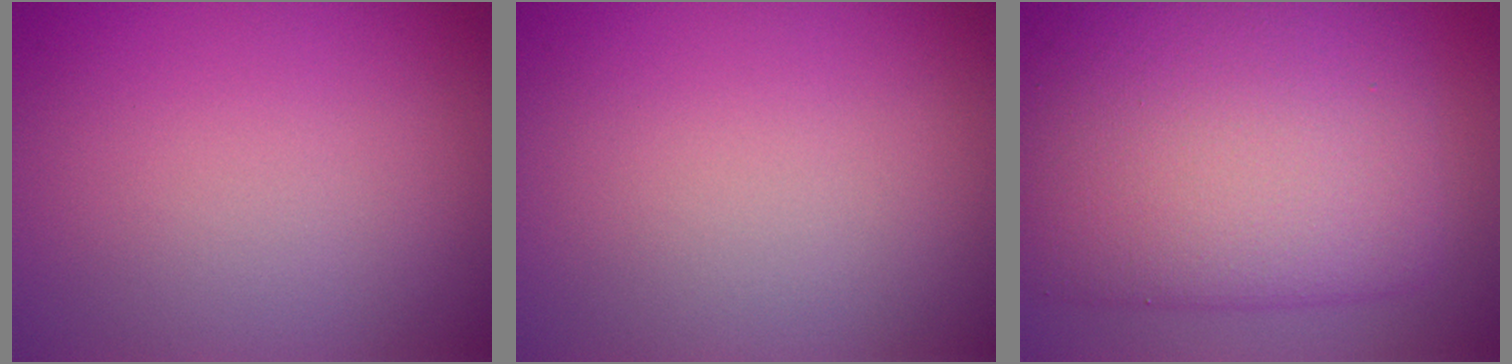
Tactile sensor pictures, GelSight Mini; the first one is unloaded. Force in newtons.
{"total": 0.0}
{"total": 11.3, "press": 11.3, "slide": 0.3}